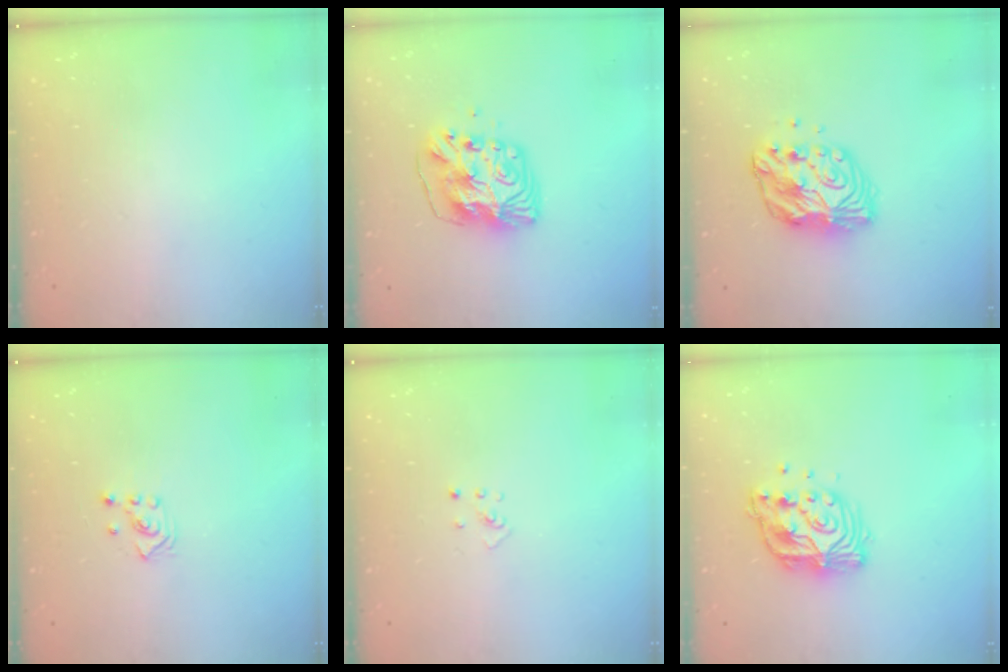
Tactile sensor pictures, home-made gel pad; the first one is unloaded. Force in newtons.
{"total": 10.1, "press": 10.0, "slide": 1.2}
{"total": 11.1, "press": 11.1, "slide": 0.8}
{"total": 2.5, "press": 2.3, "slide": 1.0}
{"total": 2.0, "press": 2.0, "slide": 0.3}
{"total": 12.7, "press": 12.6, "slide": 1.0}